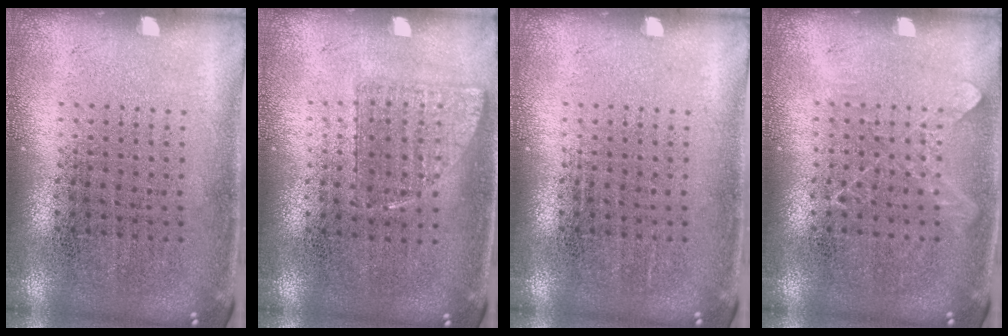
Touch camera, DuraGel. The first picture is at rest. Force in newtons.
{"total": 0.7, "press": 0.7, "slide": 0.3}
{"total": 0.0}
{"total": 1.0, "press": 1.0, "slide": 0.3}